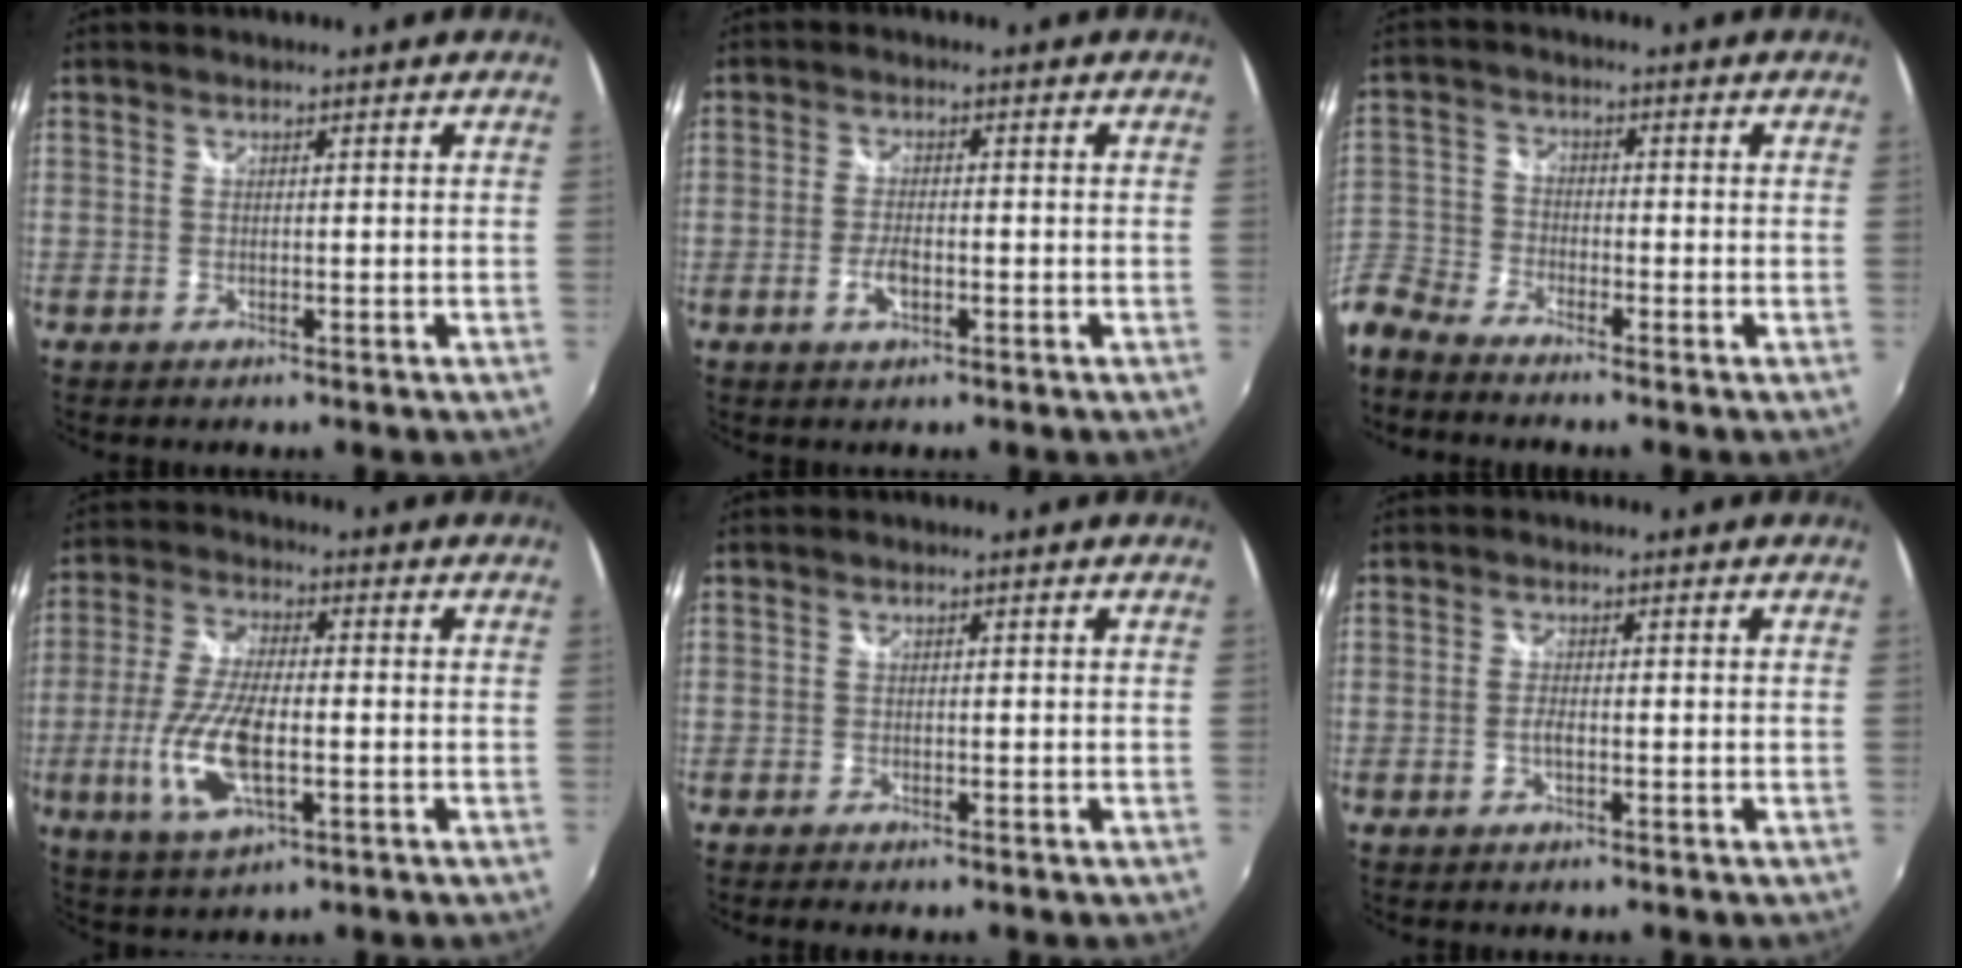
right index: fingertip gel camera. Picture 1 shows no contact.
{"total": 3.5, "force": [-1.4, 1.4, 2.9], "torque": [-0.063, -0.003, -0.027]}
{"total": 8.2, "force": [-6.5, 4.3, 2.4], "torque": [-0.070, 0.006, -0.152]}
{"total": 12.1, "force": [-2.9, 4.3, 10.9], "torque": [-0.233, -0.008, -0.055]}
{"total": 1.4, "force": [-1.2, 0.3, 0.6], "torque": [-0.015, -0.009, -0.023]}
{"total": 1.5, "force": [-0.6, 0.3, 1.4], "torque": [-0.030, -0.001, -0.011]}